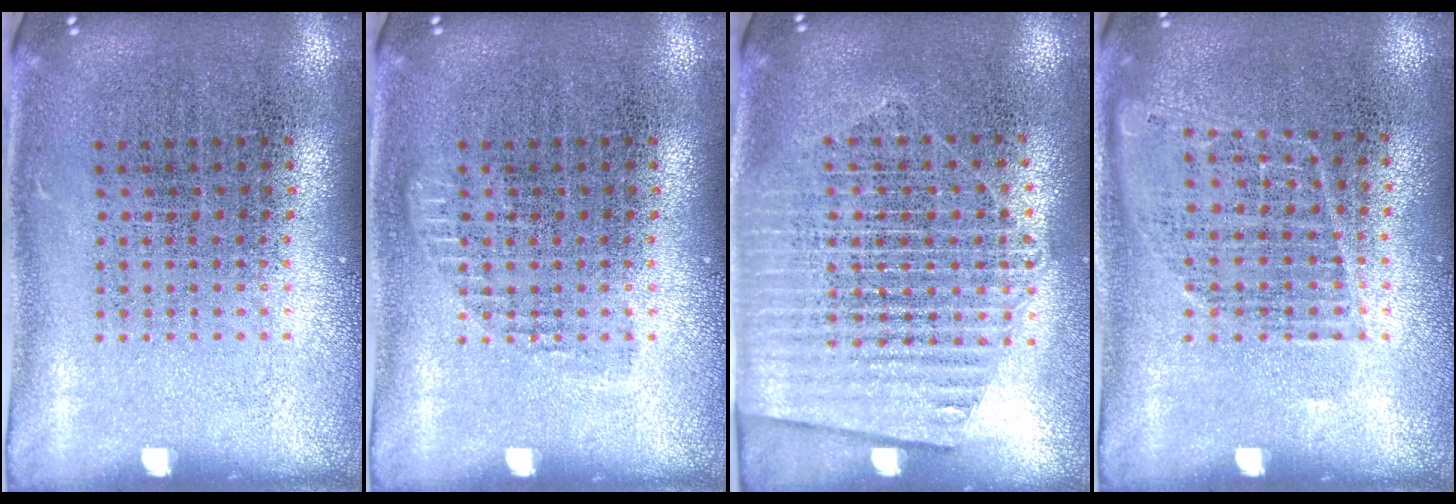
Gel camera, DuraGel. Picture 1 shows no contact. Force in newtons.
{"total": 0.7, "press": 0.7, "slide": 0.3}
{"total": 1.7, "press": 1.5, "slide": 0.8}
{"total": 0.9, "press": 0.9, "slide": 0.2}